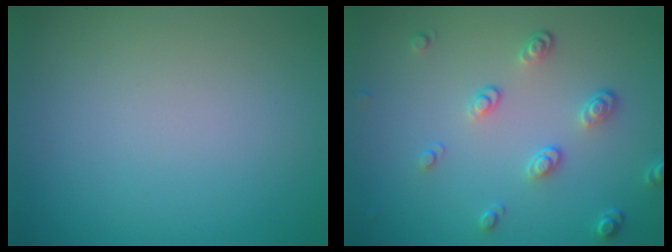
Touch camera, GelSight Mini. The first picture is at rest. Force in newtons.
{"total": 2.6, "press": 1.7, "slide": 2.0}